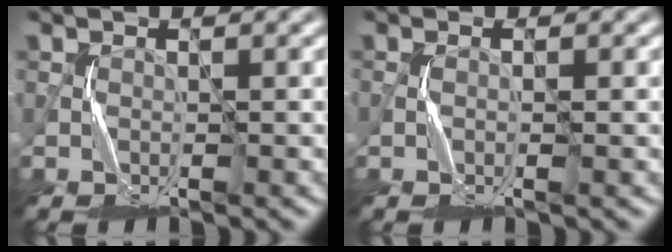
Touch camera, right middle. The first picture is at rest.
{"total": 0.6, "force": [0.0, -0.3, 0.6], "torque": [-0.012, -0.005, 0.000]}